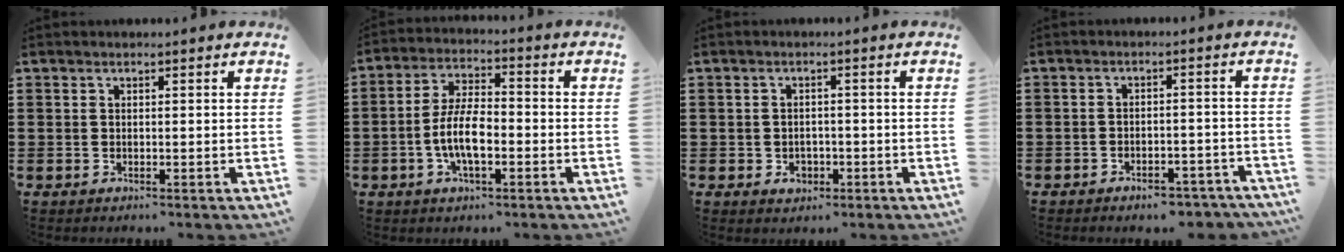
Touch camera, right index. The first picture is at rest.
{"total": 7.7, "force": [-2.1, 2.9, 6.8], "torque": [-0.152, -0.004, -0.045]}
{"total": 2.1, "force": [-0.9, 1.7, 0.9], "torque": [-0.022, 0.001, -0.020]}
{"total": 3.6, "force": [-3.5, 0.6, 0.6], "torque": [-0.011, 0.005, -0.071]}